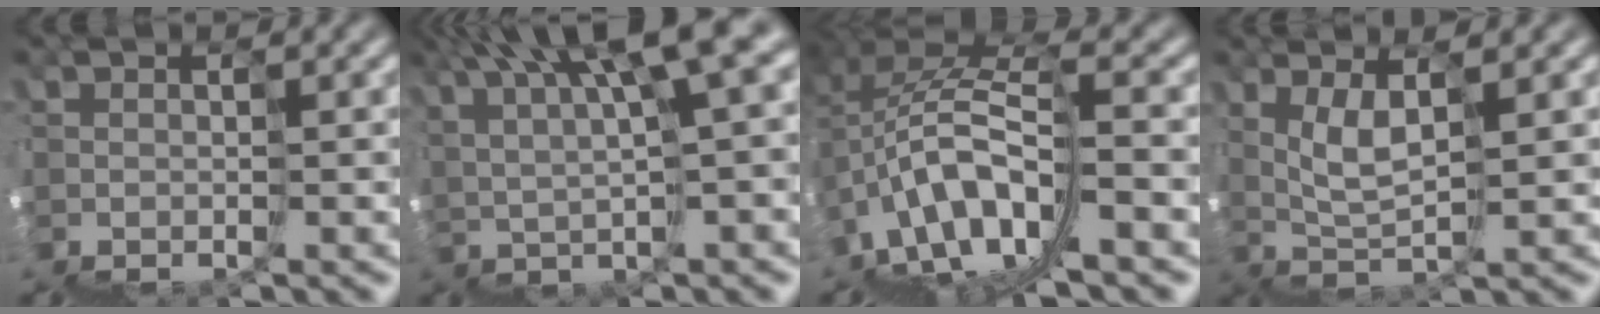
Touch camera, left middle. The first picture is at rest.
{"total": 10.2, "force": [7.5, 1.1, 6.7], "torque": [-0.092, 0.056, 0.139]}
{"total": 5.3, "force": [-1.0, 1.9, 4.8], "torque": [-0.094, 0.053, -0.024]}
{"total": 4.6, "force": [3.4, -2.3, -1.9], "torque": [0.021, 0.040, 0.056]}